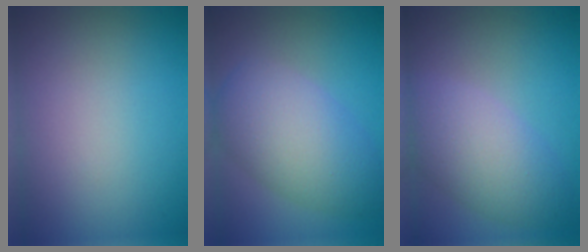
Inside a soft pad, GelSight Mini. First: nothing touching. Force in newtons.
{"total": 6.9, "press": 6.9, "slide": 0.4}
{"total": 5.7, "press": 5.7, "slide": 0.4}